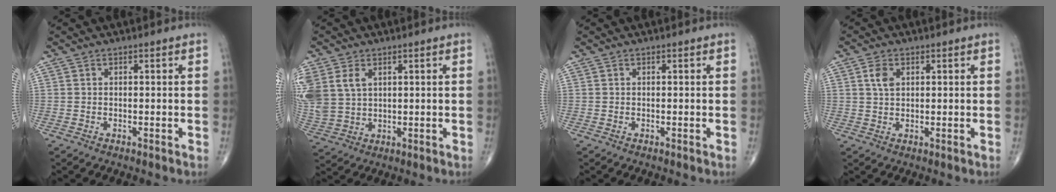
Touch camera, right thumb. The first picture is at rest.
{"total": 12.1, "force": [4.0, 8.7, 7.5], "torque": [-0.193, 0.002, 0.095]}
{"total": 0.0}
{"total": 3.3, "force": [1.1, 2.1, 2.2], "torque": [-0.037, -0.001, 0.023]}